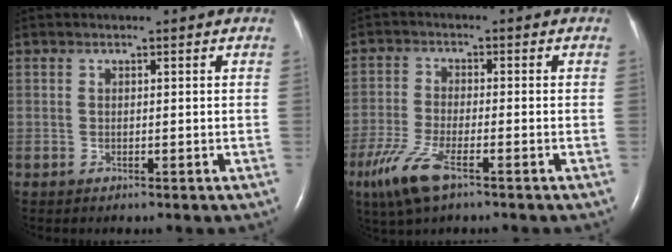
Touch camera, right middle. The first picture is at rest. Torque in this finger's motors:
{"motor_torque": [0.71, -0.56, 0.19, 0.08]}